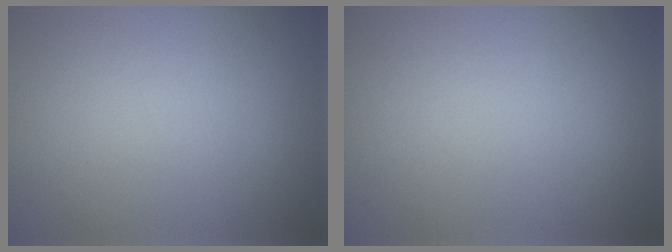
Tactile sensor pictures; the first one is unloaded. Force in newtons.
{"total": 0.0}